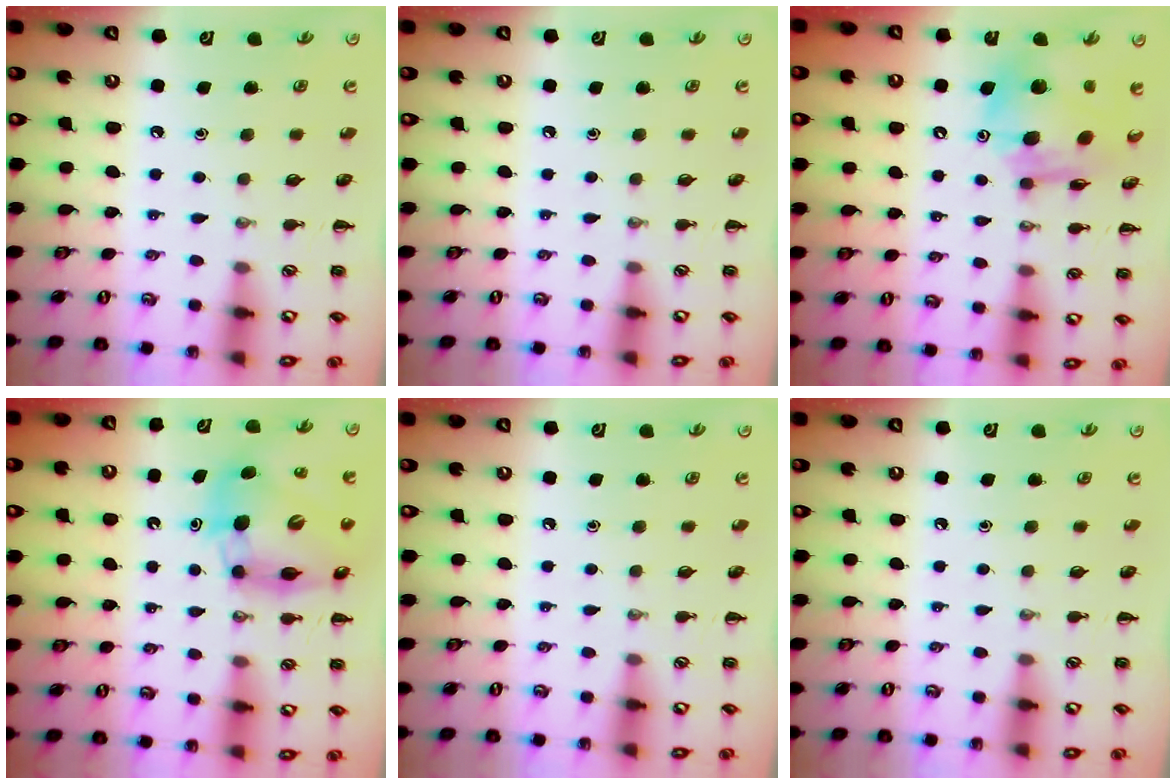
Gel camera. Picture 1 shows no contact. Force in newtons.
{"total": 0.0}
{"total": 10.6, "press": 10.1, "slide": 3.3}
{"total": 10.9, "press": 10.5, "slide": 3.2}
{"total": 0.0}
{"total": 0.0}